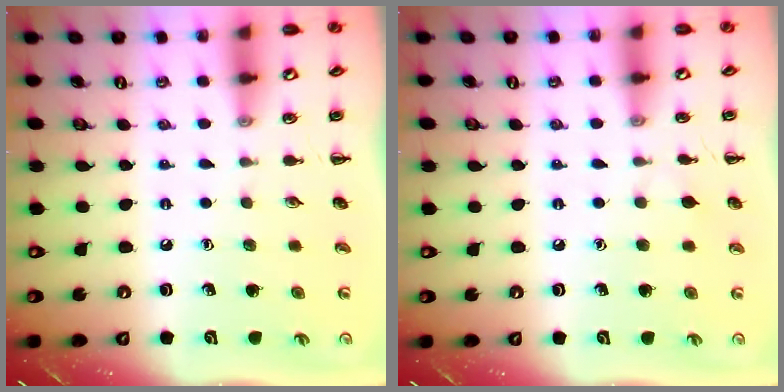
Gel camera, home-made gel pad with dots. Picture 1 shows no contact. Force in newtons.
{"total": 4.6, "press": 4.4, "slide": 1.5}